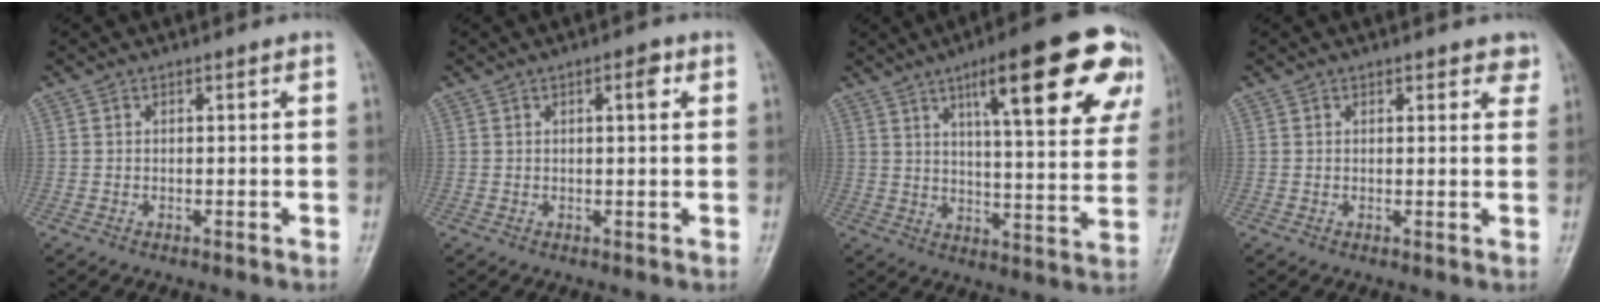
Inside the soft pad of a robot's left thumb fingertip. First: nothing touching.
{"total": 2.7, "force": [1.0, 0.9, 2.3], "torque": [-0.031, 0.000, 0.012]}
{"total": 23.1, "force": [11.5, 5.5, 19.3], "torque": [-0.238, -0.023, 0.161]}
{"total": 2.8, "force": [1.9, 1.3, 1.5], "torque": [0.006, -0.008, 0.019]}